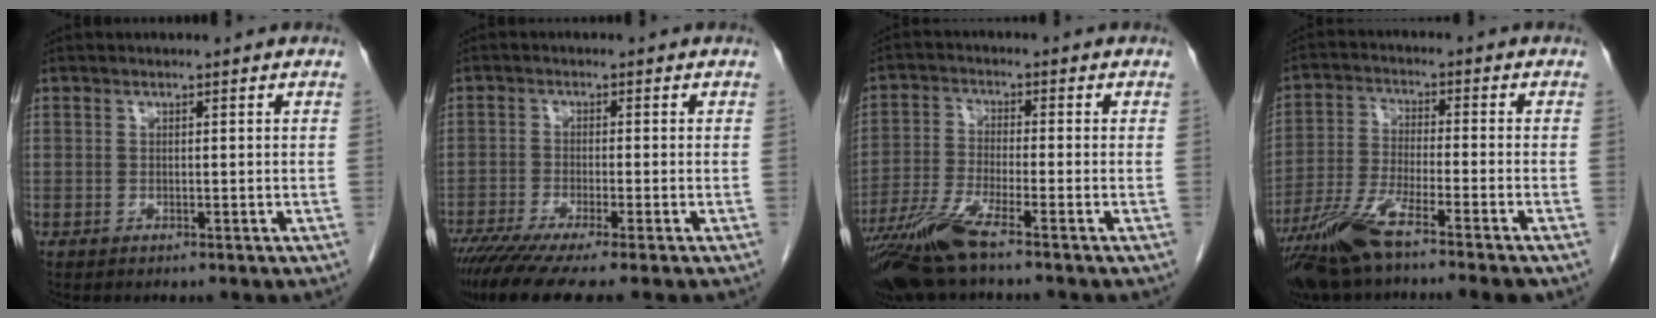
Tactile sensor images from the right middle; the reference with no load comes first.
{"total": 11.0, "force": [-8.7, -0.2, 6.8], "torque": [-0.103, -0.030, -0.141]}
{"total": 8.5, "force": [-6.0, 0.1, 6.0], "torque": [-0.128, -0.026, -0.118]}
{"total": 10.8, "force": [-7.7, -0.2, 7.5], "torque": [-0.152, -0.029, -0.142]}